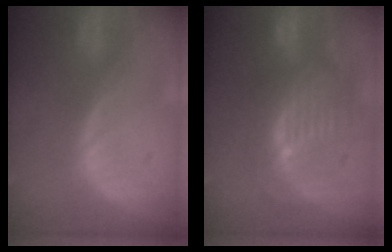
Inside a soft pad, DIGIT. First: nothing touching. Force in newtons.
{"total": 9.8, "press": 9.0, "slide": 3.9}